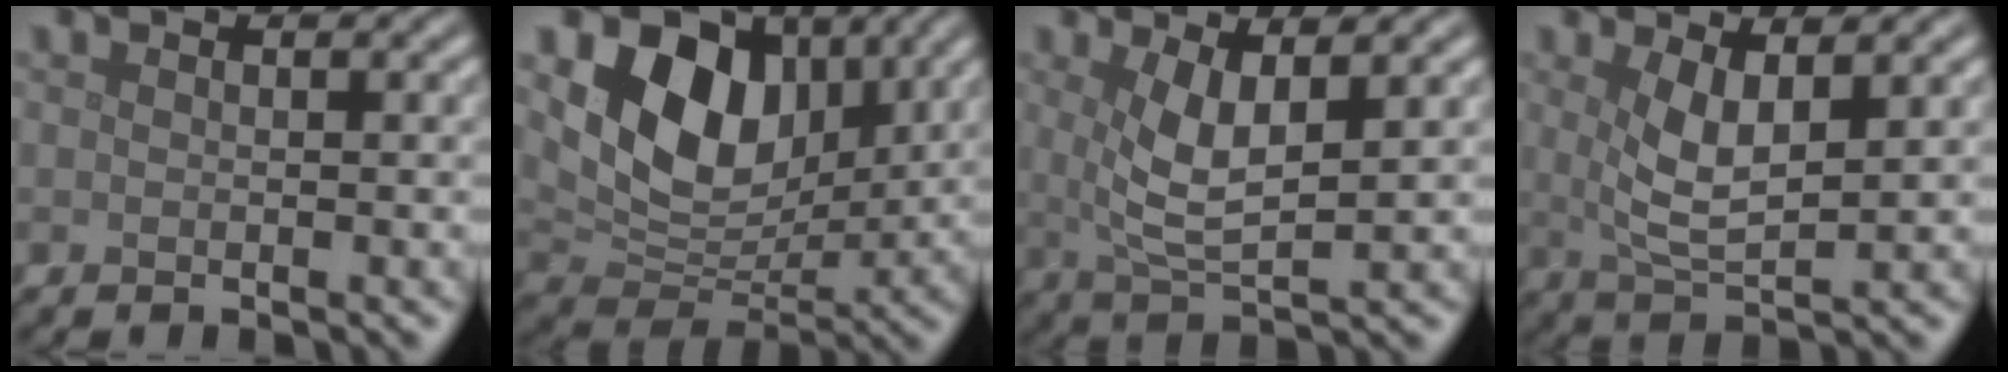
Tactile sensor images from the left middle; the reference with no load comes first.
{"total": 9.7, "force": [3.5, 6.6, 6.1], "torque": [-0.115, -0.010, 0.061]}
{"total": 4.3, "force": [1.3, 1.3, 3.9], "torque": [-0.078, -0.008, 0.028]}
{"total": 3.8, "force": [1.3, 1.2, 3.4], "torque": [-0.072, -0.009, 0.029]}